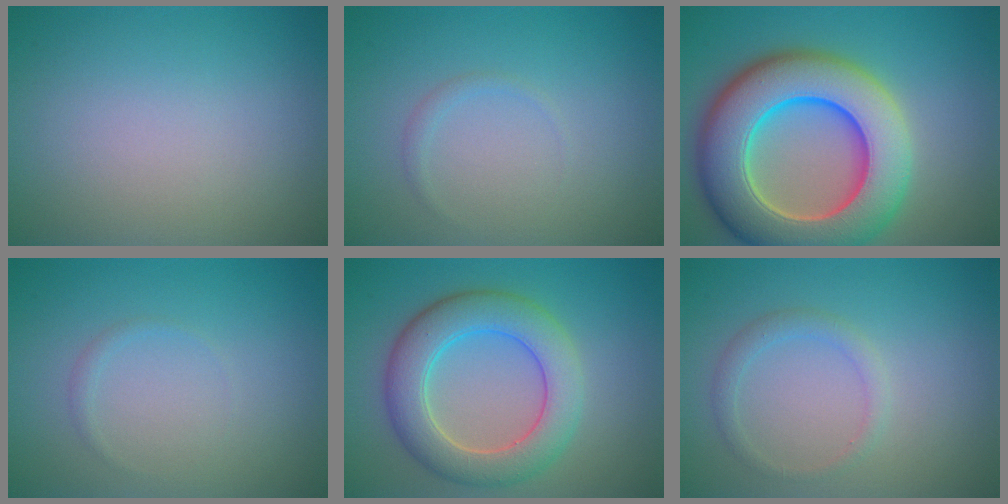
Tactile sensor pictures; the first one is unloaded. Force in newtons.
{"total": 0.7, "press": 0.7, "slide": 0.1}
{"total": 12.6, "press": 12.6, "slide": 0.6}
{"total": 0.6, "press": 0.6, "slide": 0.0}
{"total": 6.6, "press": 6.6, "slide": 0.5}
{"total": 1.5, "press": 1.5, "slide": 0.1}